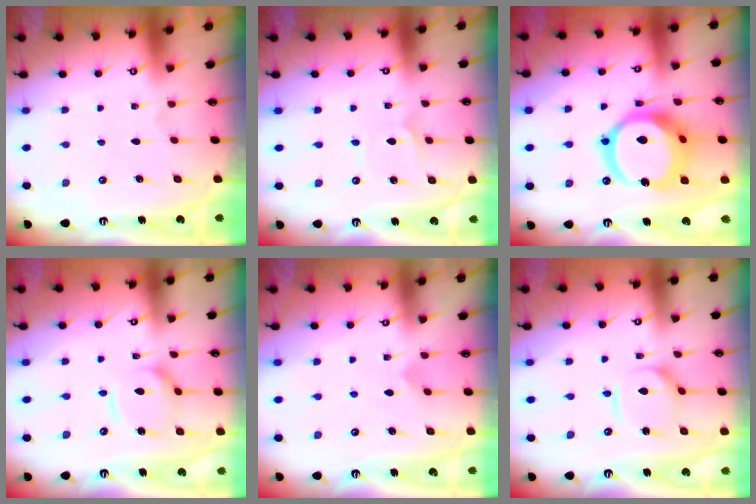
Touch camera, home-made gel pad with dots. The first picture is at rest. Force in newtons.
{"total": 2.6, "press": 2.6, "slide": 0.2}
{"total": 19.8, "press": 19.6, "slide": 2.4}
{"total": 11.6, "press": 11.5, "slide": 1.2}
{"total": 3.4, "press": 3.4, "slide": 0.3}
{"total": 8.7, "press": 8.6, "slide": 0.9}